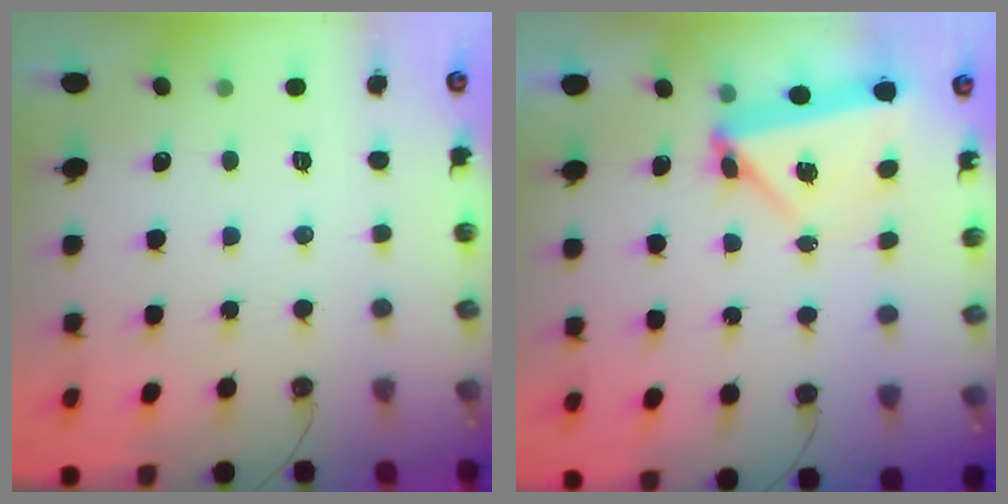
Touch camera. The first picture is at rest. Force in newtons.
{"total": 5.5, "press": 5.5, "slide": 0.2}